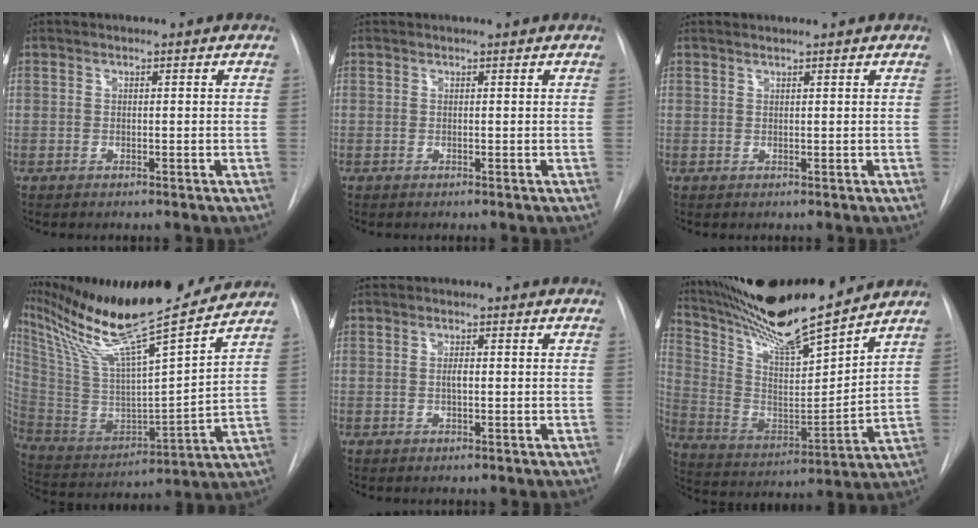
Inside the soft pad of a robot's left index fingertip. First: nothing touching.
{"total": 2.4, "force": [2.3, -0.1, 0.7], "torque": [-0.007, 0.026, 0.035]}
{"total": 1.9, "force": [1.8, -0.1, 0.5], "torque": [-0.008, 0.014, 0.031]}
{"total": 26.1, "force": [21.1, 1.0, 15.3], "torque": [-0.281, -0.015, 0.360]}
{"total": 0.8, "force": [0.0, 0.1, 0.7], "torque": [-0.016, -0.003, 0.000]}
{"total": 20.0, "force": [17.3, 1.0, 9.9], "torque": [-0.184, -0.014, 0.302]}